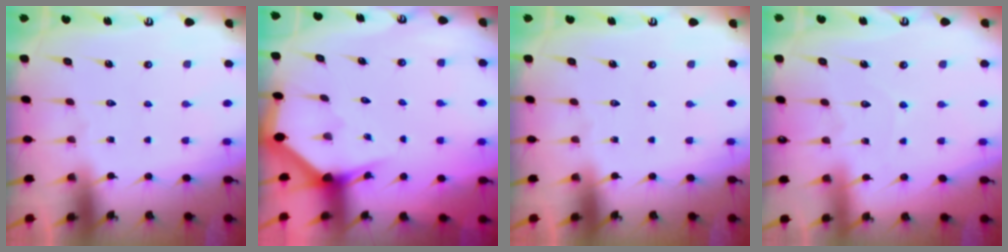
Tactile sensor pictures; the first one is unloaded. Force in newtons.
{"total": 2.8, "press": 2.8, "slide": 0.2}
{"total": 0.0}
{"total": 2.4, "press": 2.4, "slide": 0.3}